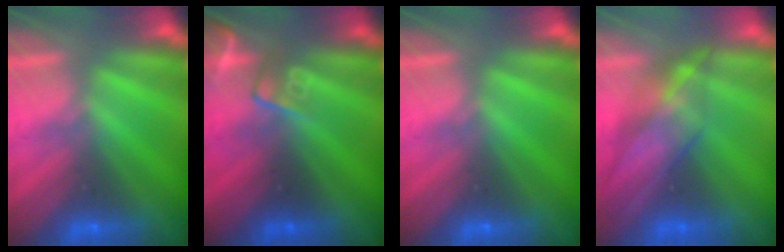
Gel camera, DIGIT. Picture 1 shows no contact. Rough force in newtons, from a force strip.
{"total": 2.5}
{"total": 0.0}
{"total": 4.4}